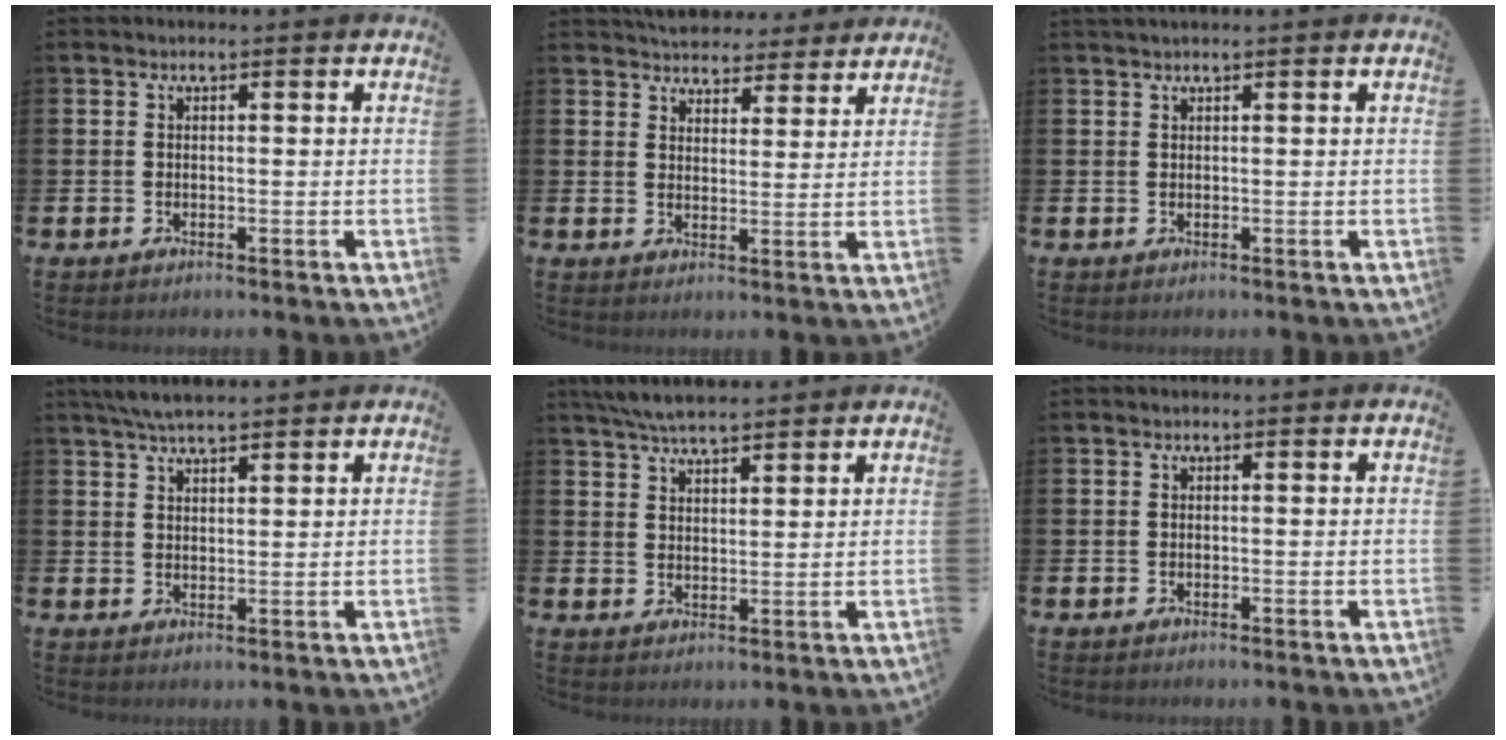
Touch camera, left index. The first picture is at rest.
{"total": 5.1, "force": [4.9, 1.2, -0.2], "torque": [-0.010, -0.036, 0.086]}
{"total": 0.8, "force": [0.7, -0.1, 0.3], "torque": [-0.009, 0.002, 0.013]}
{"total": 4.8, "force": [4.4, 0.8, 1.8], "torque": [-0.038, -0.012, 0.079]}
{"total": 5.7, "force": [5.3, 0.8, 1.9], "torque": [-0.042, -0.017, 0.096]}
{"total": 0.0}